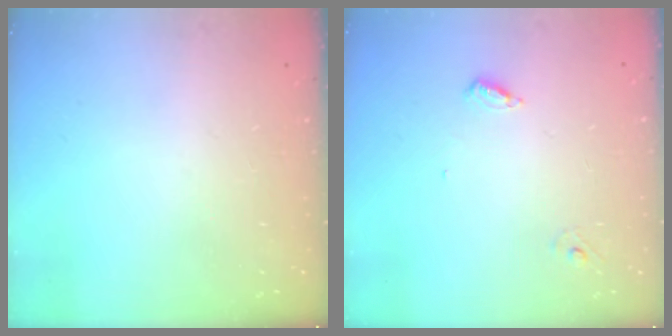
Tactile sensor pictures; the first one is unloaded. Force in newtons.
{"total": 4.6, "press": 4.6, "slide": 0.4}